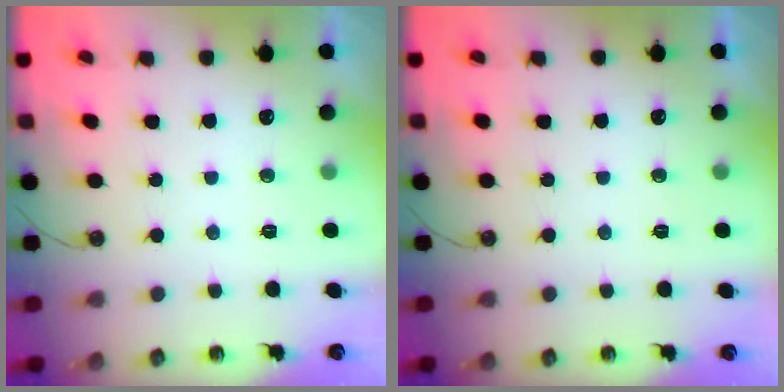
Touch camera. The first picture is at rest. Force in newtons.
{"total": 0.0}